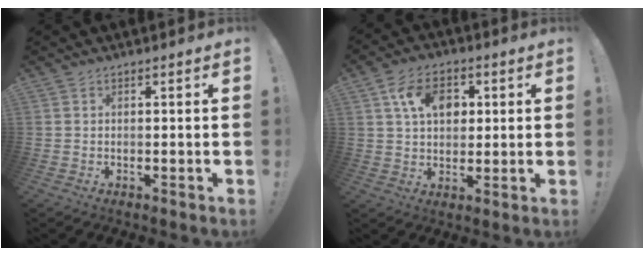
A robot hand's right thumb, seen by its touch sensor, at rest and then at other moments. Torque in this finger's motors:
{"motor_torque": [0.05, 0.16, 0.80, 0.12, 0.07]}